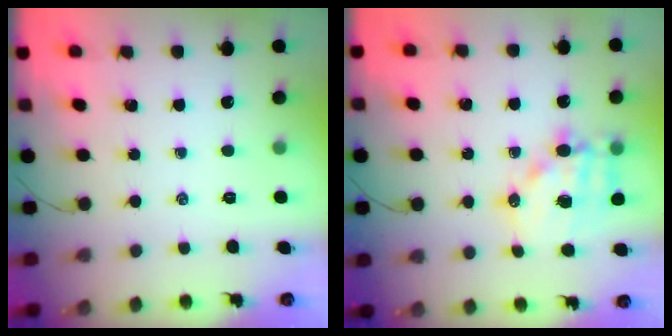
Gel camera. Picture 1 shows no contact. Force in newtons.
{"total": 13.8, "press": 13.4, "slide": 3.0}